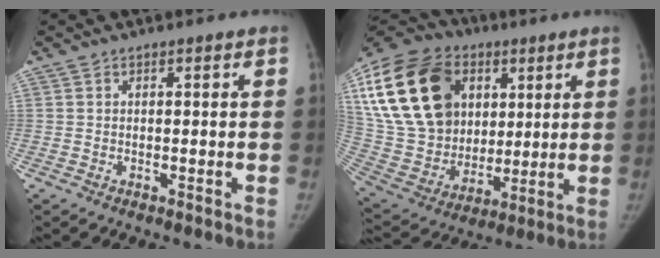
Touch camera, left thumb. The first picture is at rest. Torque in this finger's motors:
{"motor_torque": [0.66, 0.66, 2.27, -0.51, 0.18]}